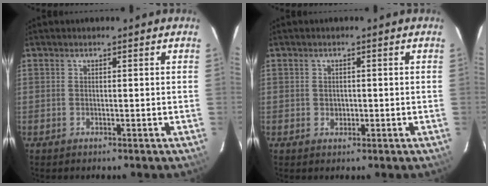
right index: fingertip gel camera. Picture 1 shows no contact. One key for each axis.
{"total": 1.3, "fx": -0.2, "fy": 1.2, "fz": 0.5, "tx": -0.005, "ty": 0.002, "tz": 0.000}